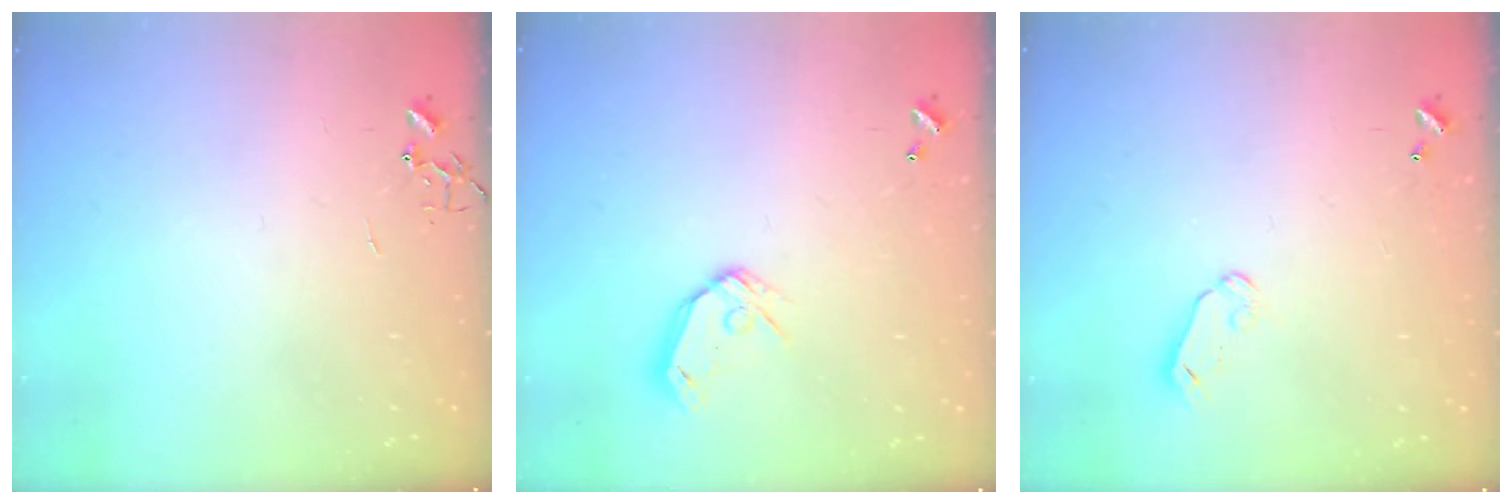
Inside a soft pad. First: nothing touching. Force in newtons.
{"total": 8.9, "press": 8.8, "slide": 1.2}
{"total": 5.4, "press": 5.4, "slide": 0.5}